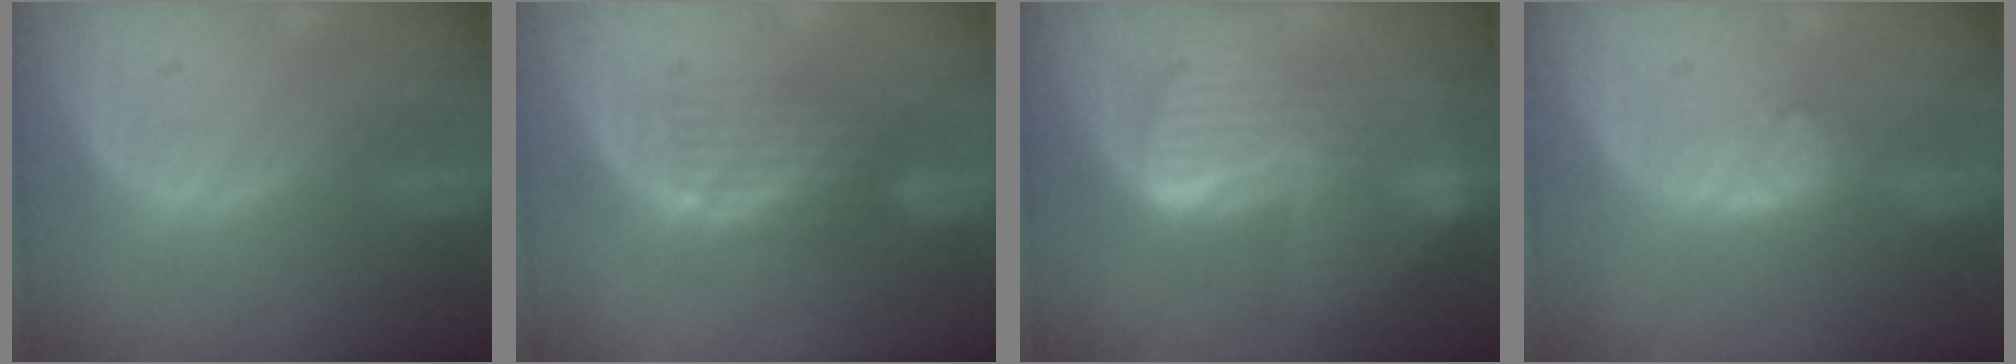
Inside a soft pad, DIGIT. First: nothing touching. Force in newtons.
{"total": 5.0, "press": 4.3, "slide": 2.6}
{"total": 9.4, "press": 9.4, "slide": 0.8}
{"total": 3.8, "press": 3.4, "slide": 1.7}